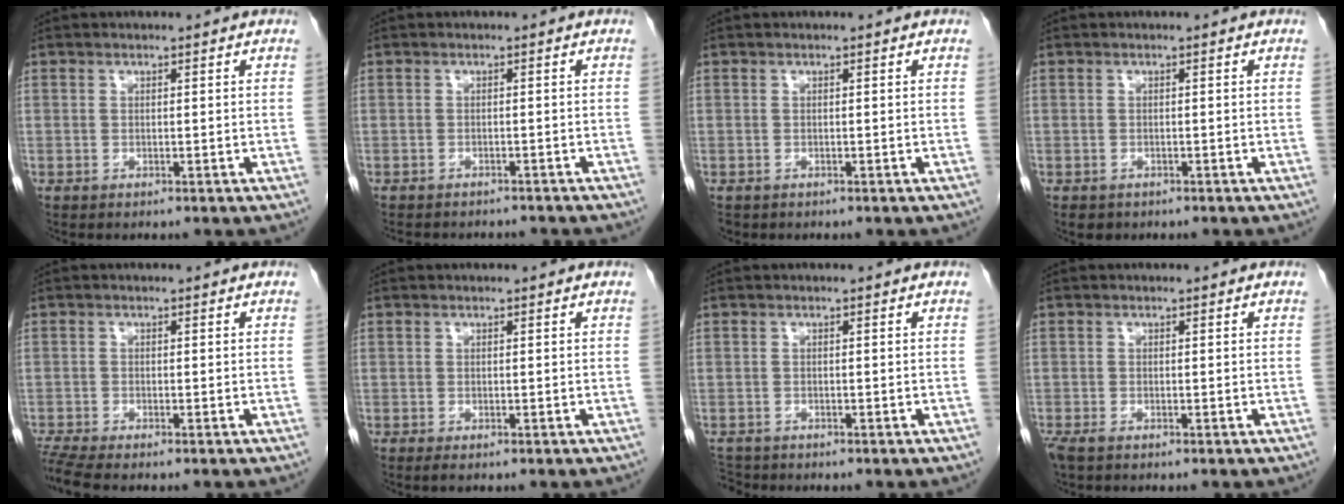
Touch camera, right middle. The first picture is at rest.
{"total": 8.0, "force": [-7.2, 2.4, 2.6], "torque": [-0.034, 0.002, -0.082]}
{"total": 0.8, "force": [-0.6, 0.5, 0.2], "torque": [-0.009, 0.001, -0.009]}
{"total": 1.6, "force": [-1.1, 1.1, 0.4], "torque": [-0.009, 0.001, -0.012]}
{"total": 3.2, "force": [-2.8, -0.4, 1.4], "torque": [-0.032, -0.012, -0.057]}
{"total": 0.6, "force": [-0.4, 0.1, 0.4], "torque": [-0.009, -0.002, -0.005]}
{"total": 2.1, "force": [-2.0, 0.7, -0.1], "torque": [-0.002, -0.007, -0.036]}
{"total": 1.7, "force": [-1.2, 0.5, 1.1], "torque": [-0.025, -0.006, -0.021]}